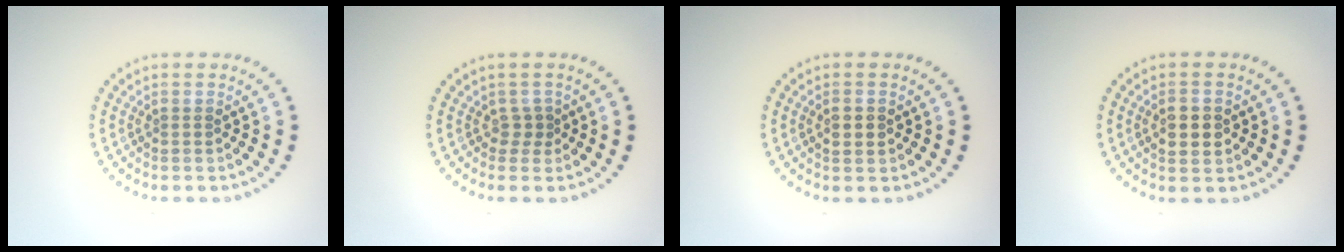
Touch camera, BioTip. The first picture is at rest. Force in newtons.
{"total": 1.1, "press": 0.8, "slide": 0.7}
{"total": 1.1, "press": 1.1, "slide": 0.1}
{"total": 2.8, "press": 2.8, "slide": 0.2}